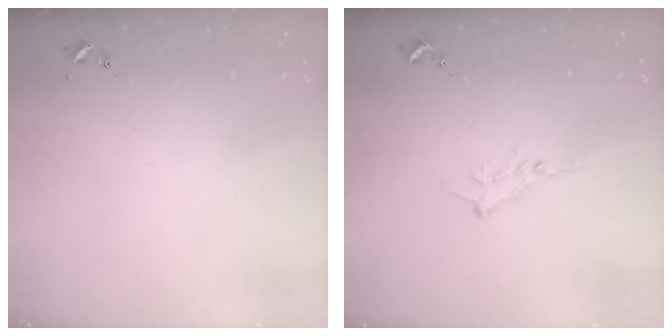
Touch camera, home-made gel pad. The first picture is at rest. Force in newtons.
{"total": 7.9, "press": 7.9, "slide": 0.9}